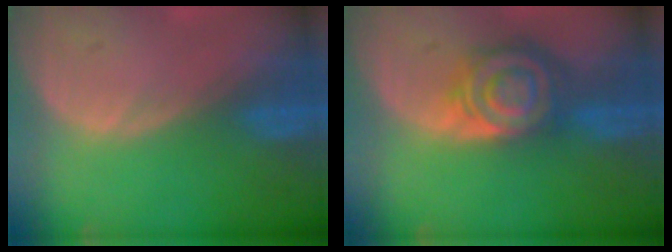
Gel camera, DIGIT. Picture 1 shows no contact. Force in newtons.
{"total": 8.6, "press": 7.4, "slide": 4.4}